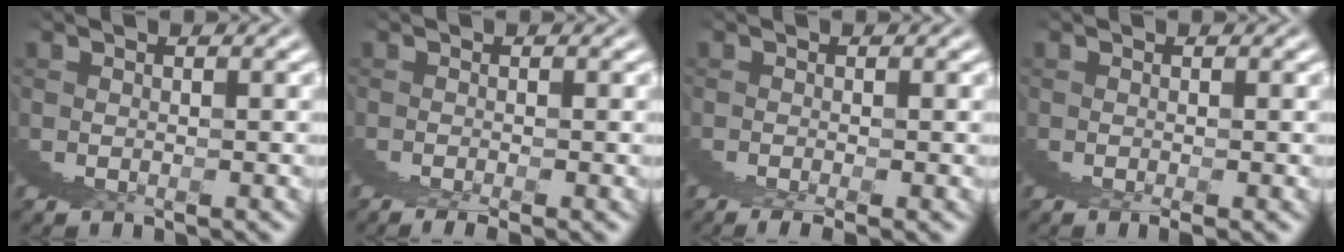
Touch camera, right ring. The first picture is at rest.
{"total": 1.1, "force": [0.7, -0.7, 0.6], "torque": [0.010, 0.015, 0.006]}
{"total": 1.5, "force": [1.0, -0.7, 0.8], "torque": [0.006, 0.018, 0.009]}
{"total": 1.2, "force": [0.9, -0.7, 0.3], "torque": [0.006, 0.011, 0.013]}